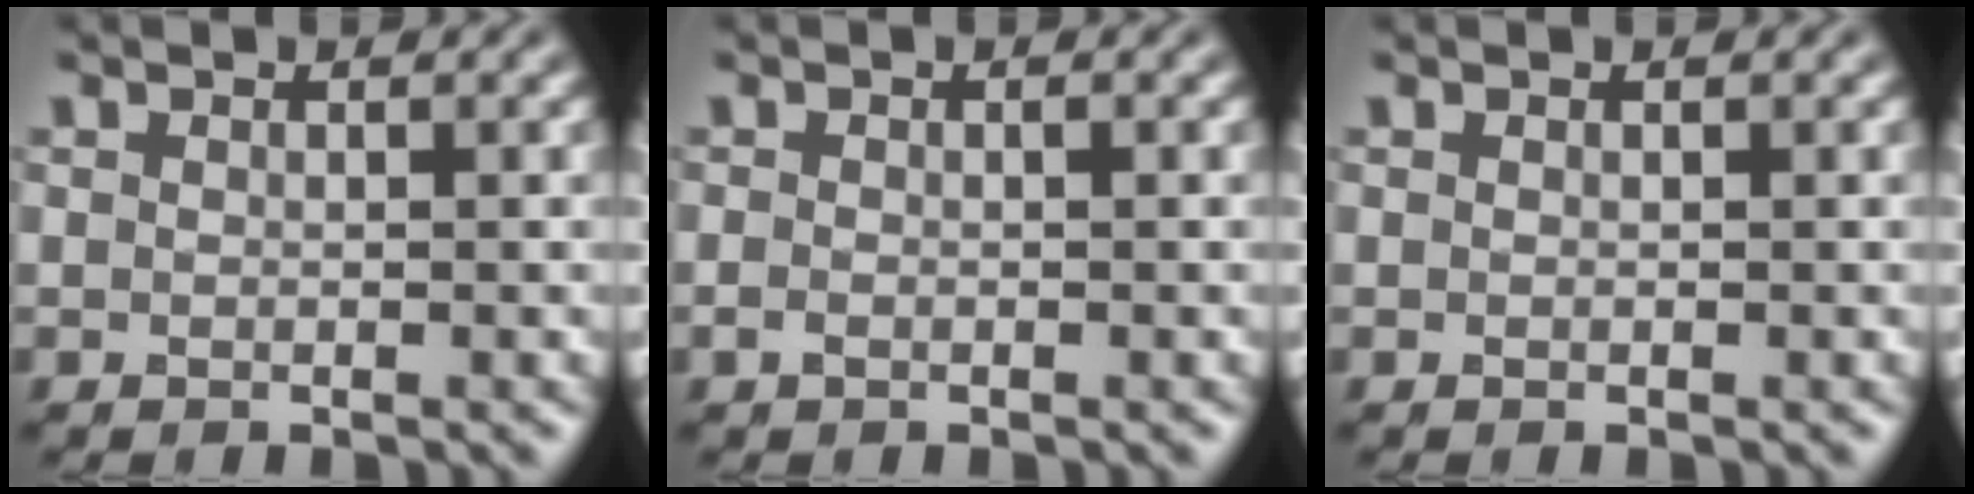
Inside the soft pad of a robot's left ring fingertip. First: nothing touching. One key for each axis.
{"total": 0.9, "fx": -0.5, "fy": 0.4, "fz": 0.6, "tx": -0.016, "ty": -0.002, "tz": -0.007}
{"total": 0.0}